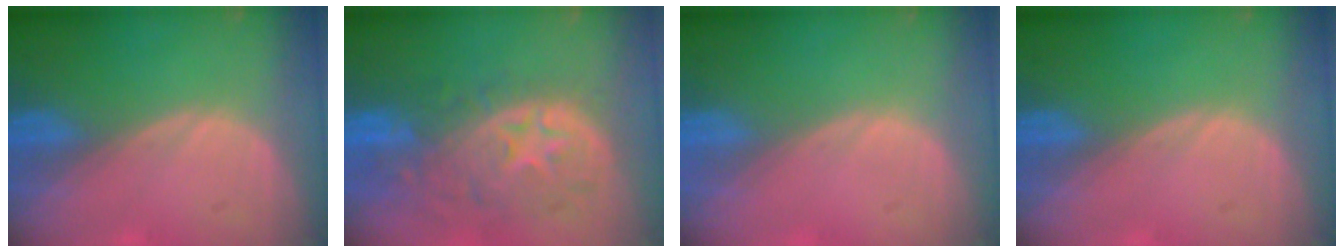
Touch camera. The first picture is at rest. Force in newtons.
{"total": 11.0, "press": 9.8, "slide": 5.1}
{"total": 0.0}
{"total": 0.0}